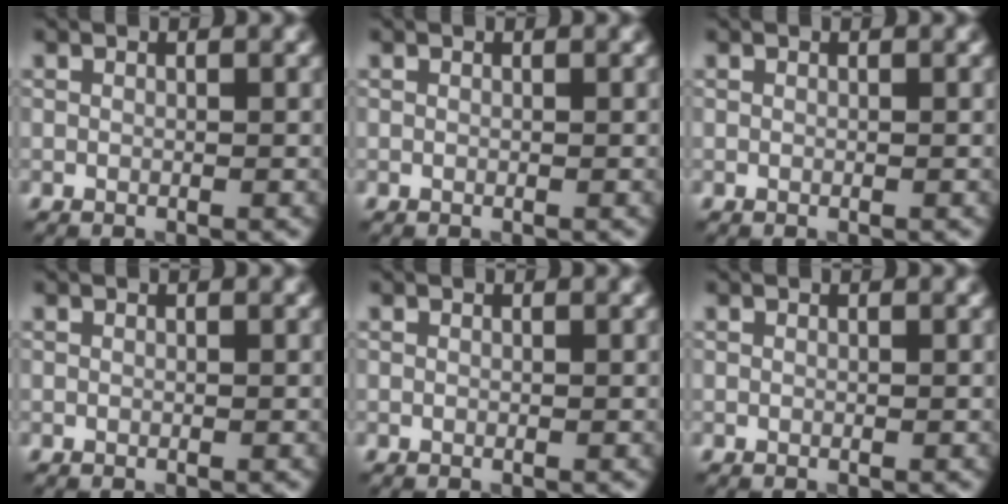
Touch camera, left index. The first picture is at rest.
{"total": 0.0}
{"total": 0.0}
{"total": 0.0}
{"total": 0.0}
{"total": 0.0}